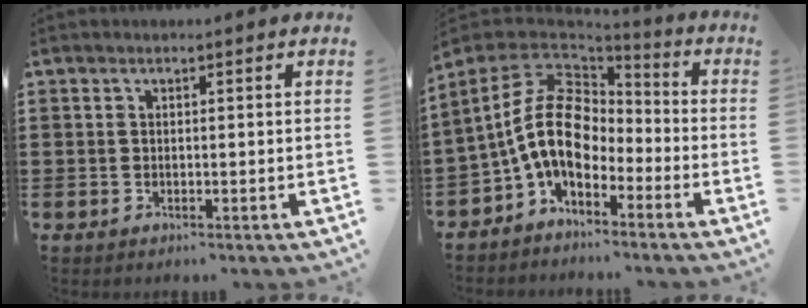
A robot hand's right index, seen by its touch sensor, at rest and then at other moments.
{"total": 12.1, "force": [-1.7, 7.6, 9.3], "torque": [-0.223, 0.011, -0.042]}